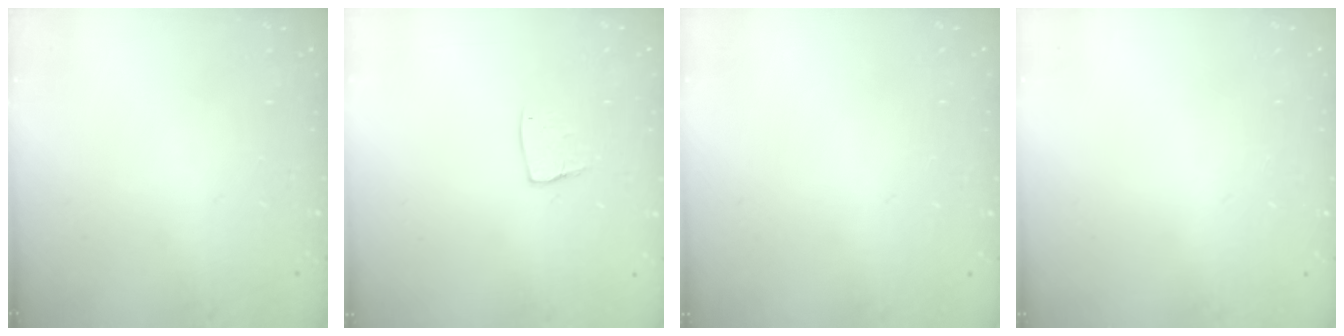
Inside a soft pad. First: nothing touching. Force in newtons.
{"total": 6.6, "press": 6.6, "slide": 0.4}
{"total": 0.0}
{"total": 0.0}